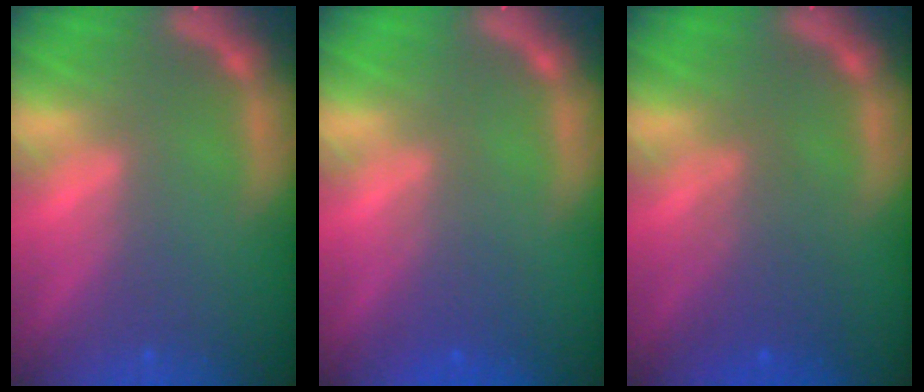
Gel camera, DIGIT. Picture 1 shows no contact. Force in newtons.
{"total": 2.5}
{"total": 3.6}